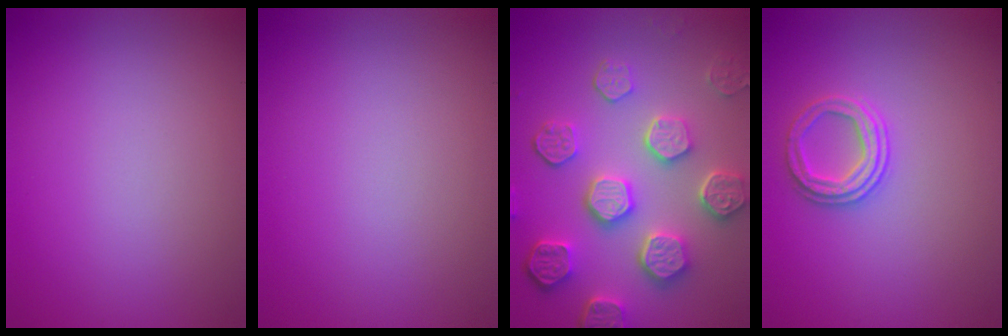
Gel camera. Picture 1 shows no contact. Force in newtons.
{"total": 0.0}
{"total": 7.0, "press": 5.7, "slide": 4.2}
{"total": 2.5, "press": 2.4, "slide": 0.6}